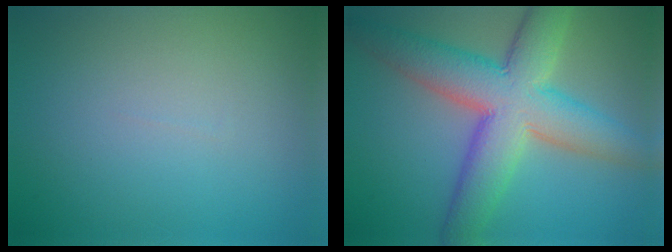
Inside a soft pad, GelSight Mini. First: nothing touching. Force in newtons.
{"total": 10.1, "press": 10.1, "slide": 0.3}